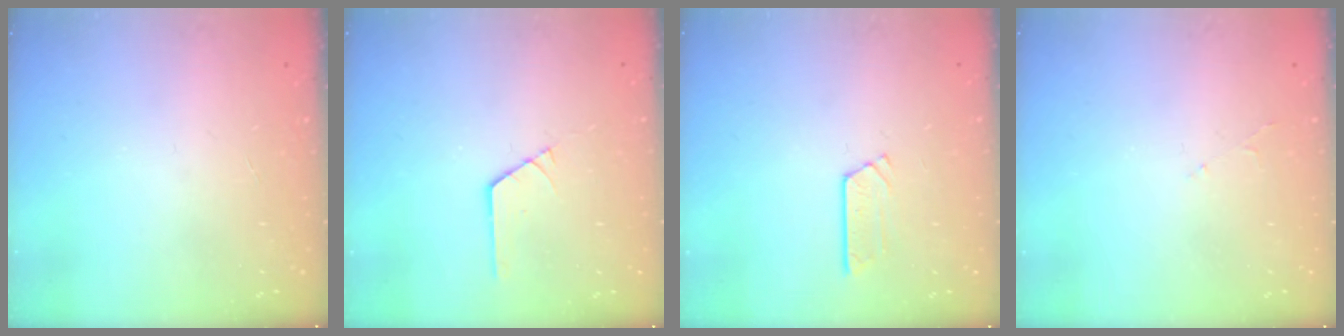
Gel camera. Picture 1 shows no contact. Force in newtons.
{"total": 1.1, "press": 1.0, "slide": 0.1}
{"total": 3.8, "press": 3.7, "slide": 0.3}
{"total": 2.8, "press": 2.8, "slide": 0.5}